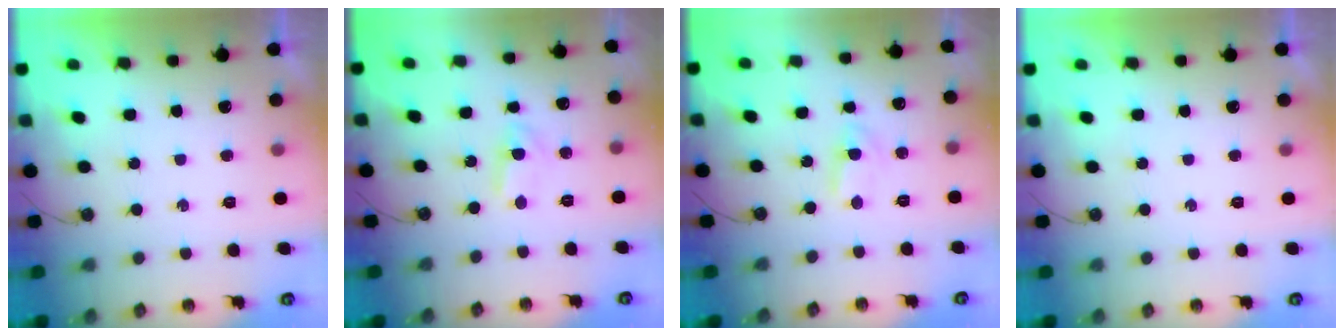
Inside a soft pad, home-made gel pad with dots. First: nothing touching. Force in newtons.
{"total": 1.6, "press": 1.6, "slide": 0.3}
{"total": 1.8, "press": 1.8, "slide": 0.3}
{"total": 0.0}